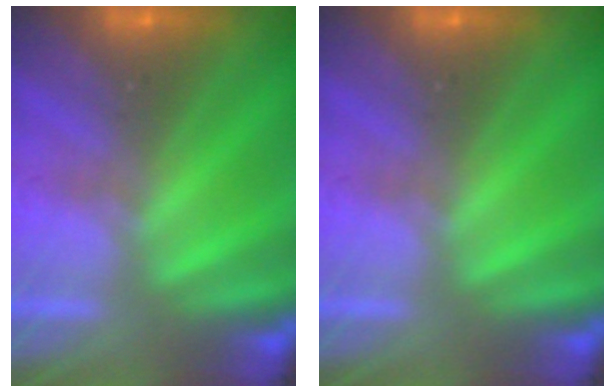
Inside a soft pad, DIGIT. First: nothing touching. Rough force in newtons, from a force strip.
{"total": 0.0}